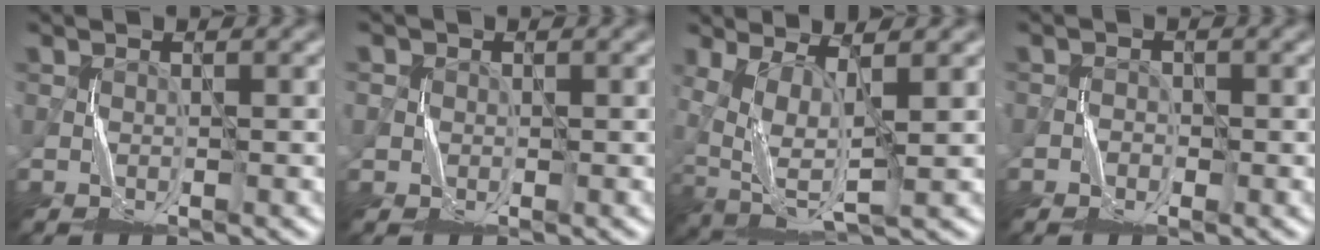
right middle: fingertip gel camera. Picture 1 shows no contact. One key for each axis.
{"total": 1.0, "fx": 0.1, "fy": 1.0, "fz": -0.2, "tx": 0.005, "ty": -0.004, "tz": 0.000}
{"total": 6.0, "fx": 1.0, "fy": 2.2, "fz": 5.5, "tx": -0.124, "ty": -0.002, "tz": 0.021}
{"total": 1.2, "fx": -0.8, "fy": 0.8, "fz": 0.4, "tx": 0.002, "ty": 0.002, "tz": -0.017}